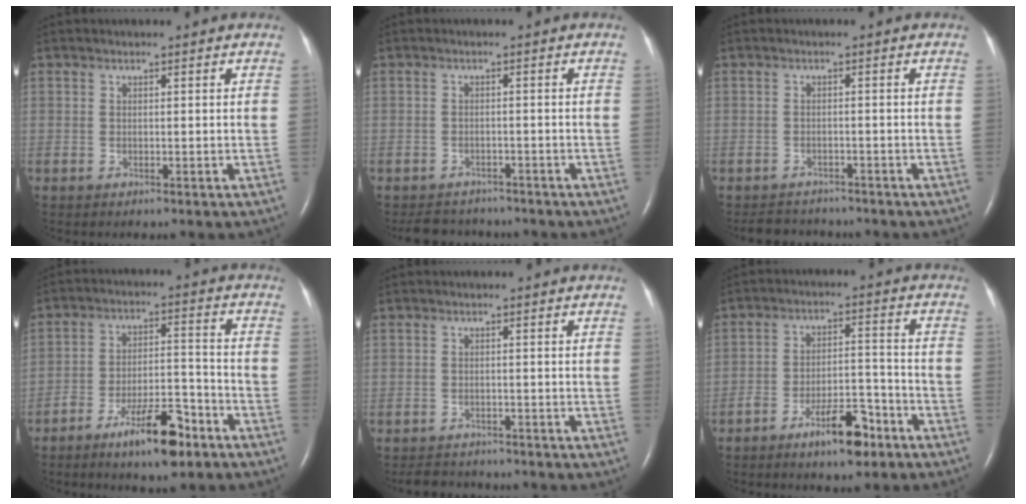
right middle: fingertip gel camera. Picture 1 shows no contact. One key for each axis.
{"total": 5.3, "fx": -4.9, "fy": 2.0, "fz": 0.3, "tx": -0.005, "ty": 0.000, "tz": -0.067}
{"total": 4.2, "fx": -3.9, "fy": 1.4, "fz": 0.0, "tx": -0.004, "ty": -0.003, "tz": -0.058}
{"total": 10.3, "fx": -6.8, "fy": 2.6, "fz": 7.3, "tx": -0.122, "ty": 0.006, "tz": -0.112}
{"total": 4.1, "fx": -3.9, "fy": 1.3, "fz": 0.4, "tx": -0.010, "ty": -0.006, "tz": -0.058}
{"total": 8.2, "fx": -5.4, "fy": 2.5, "fz": 5.6, "tx": -0.096, "ty": 0.011, "tz": -0.086}